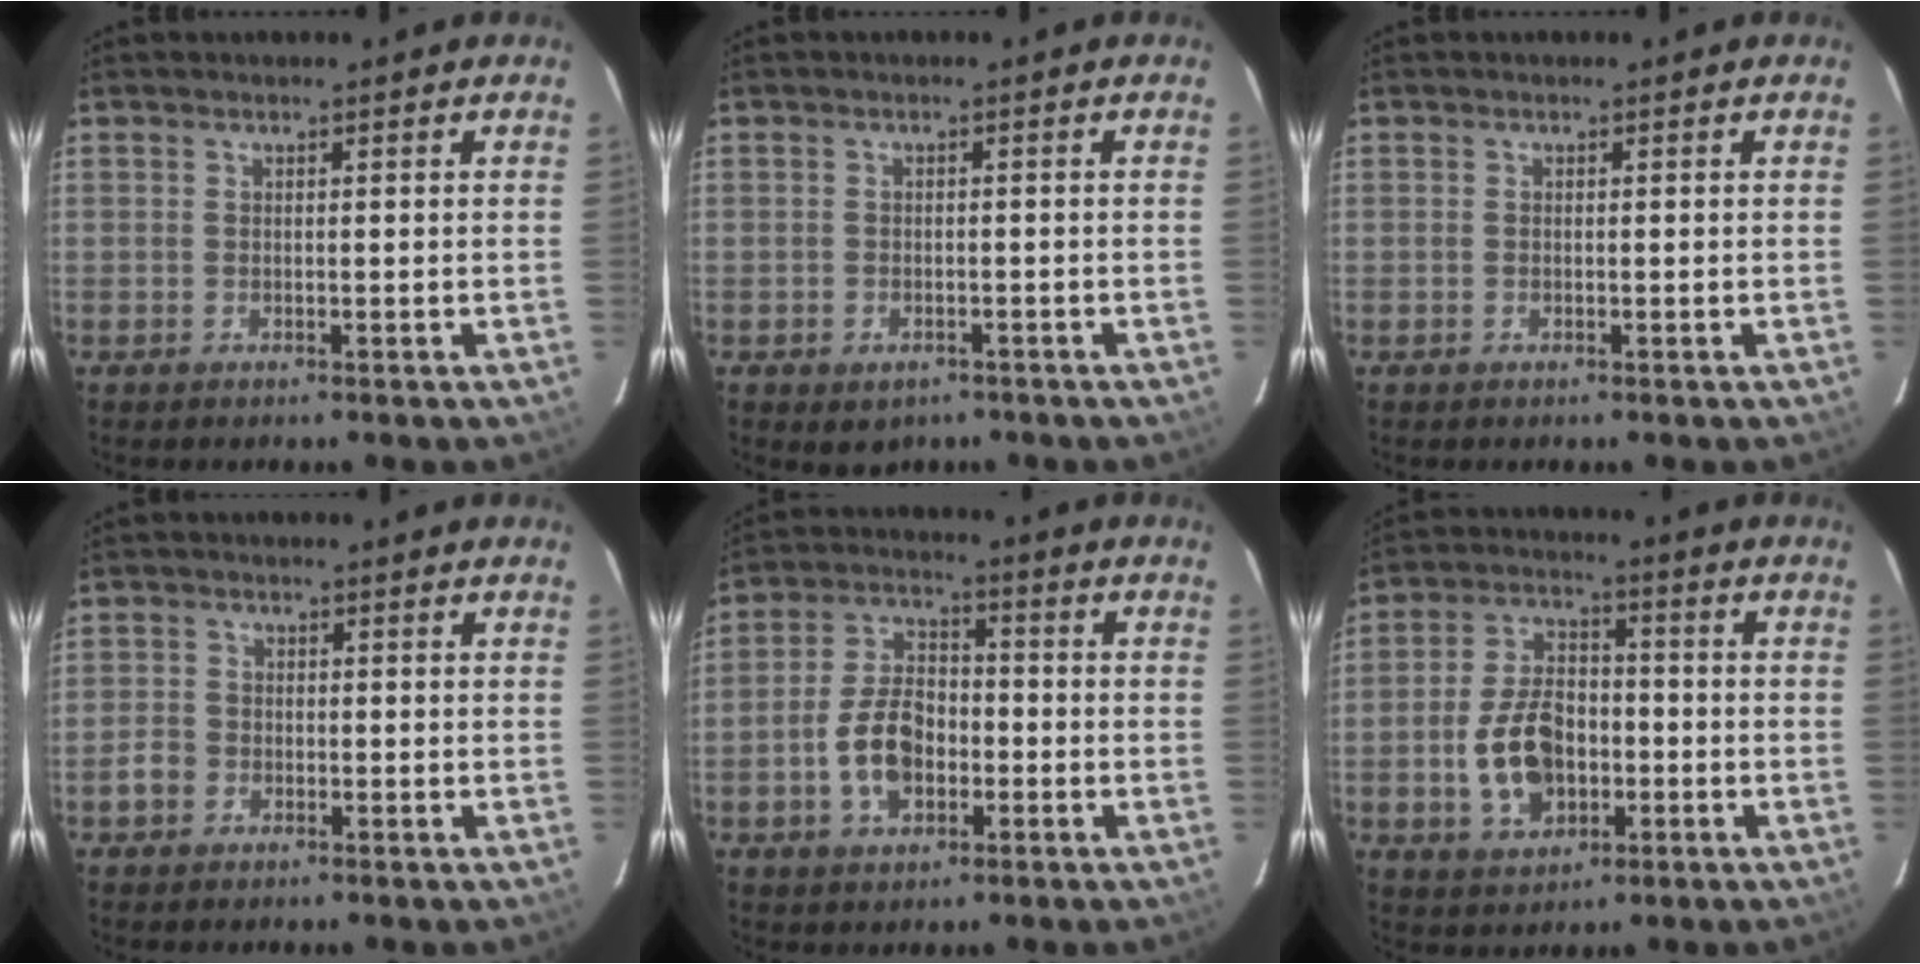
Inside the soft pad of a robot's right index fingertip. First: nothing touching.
{"total": 3.5, "force": [-1.9, 2.6, 1.4], "torque": [-0.032, -0.005, -0.019]}
{"total": 0.0}
{"total": 3.1, "force": [-1.6, 2.5, 0.8], "torque": [-0.020, 0.007, -0.032]}
{"total": 9.8, "force": [-3.1, 6.1, 7.1], "torque": [-0.143, 0.020, -0.048]}
{"total": 11.9, "force": [-3.0, 7.6, 8.6], "torque": [-0.177, 0.017, -0.041]}